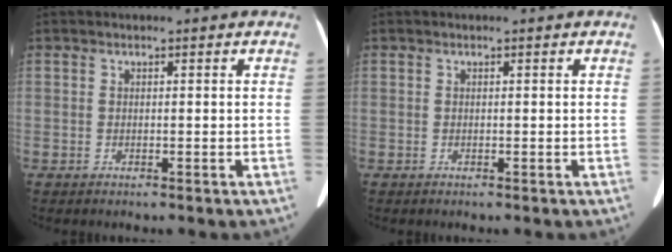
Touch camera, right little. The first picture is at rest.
{"total": 0.0}